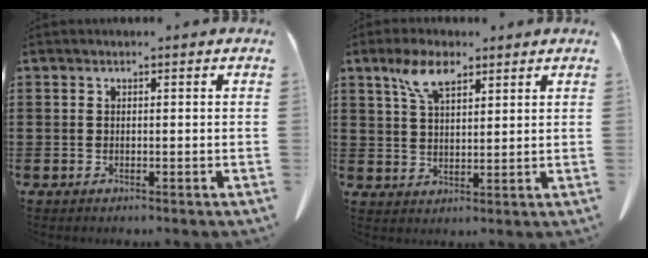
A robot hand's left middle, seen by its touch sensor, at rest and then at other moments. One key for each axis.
{"total": 6.5, "fx": 4.1, "fy": 2.5, "fz": 4.5, "tx": -0.099, "ty": 0.008, "tz": 0.074}